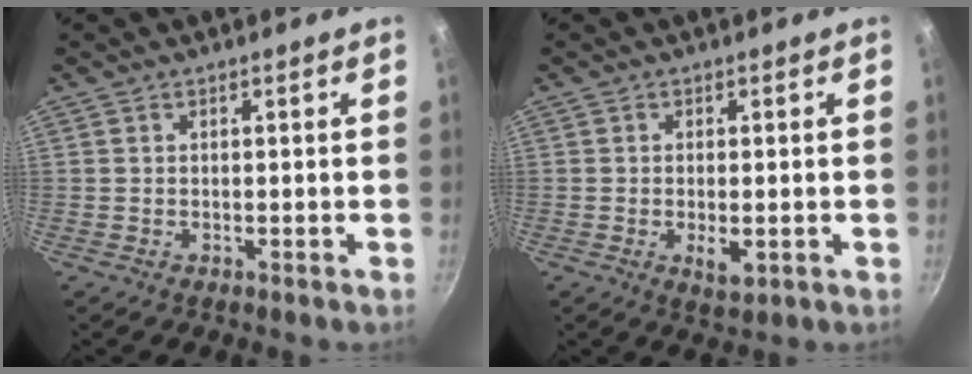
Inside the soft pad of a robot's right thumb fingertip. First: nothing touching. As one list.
[{"total": 3.6, "force": [-0.8, 1.5, 3.1], "torque": [-0.054, -0.006, -0.009]}]